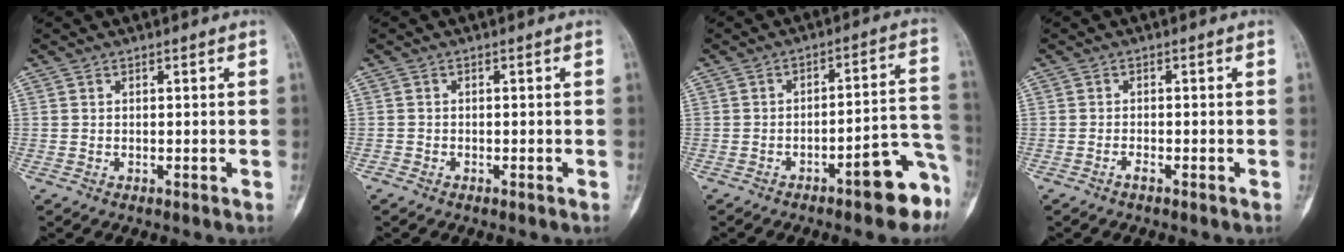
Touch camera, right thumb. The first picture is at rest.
{"total": 0.7, "force": [-0.5, 0.4, 0.0], "torque": [-0.001, 0.003, -0.016]}
{"total": 11.1, "force": [-6.2, 2.9, 8.6], "torque": [-0.083, 0.063, -0.081]}
{"total": 1.0, "force": [-0.8, 0.2, 0.5], "torque": [-0.011, 0.005, -0.015]}